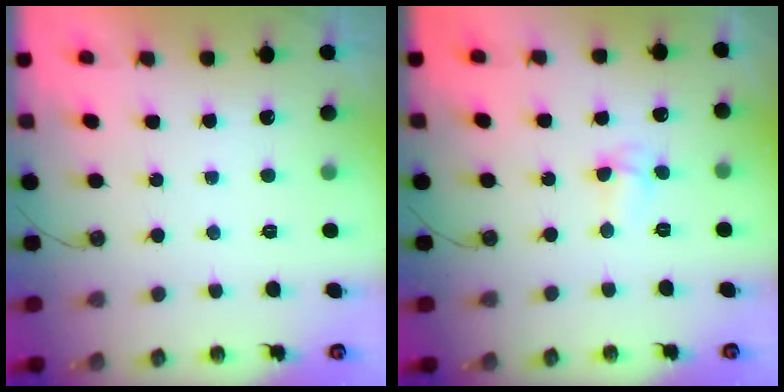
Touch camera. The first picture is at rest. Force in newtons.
{"total": 4.4, "press": 3.3, "slide": 3.0}